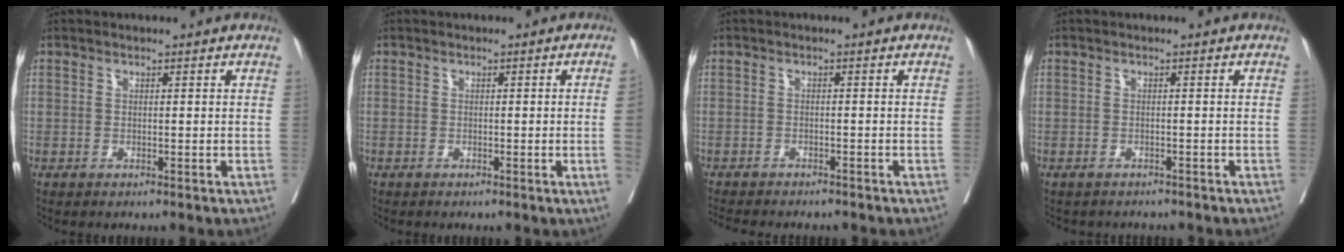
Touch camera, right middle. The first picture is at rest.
{"total": 1.7, "force": [-0.3, -0.5, 1.6], "torque": [-0.020, -0.003, -0.003]}
{"total": 7.9, "force": [-7.1, 1.6, 3.0], "torque": [-0.038, -0.006, -0.098]}
{"total": 3.5, "force": [-3.2, 1.2, 0.4], "torque": [-0.003, -0.001, -0.042]}